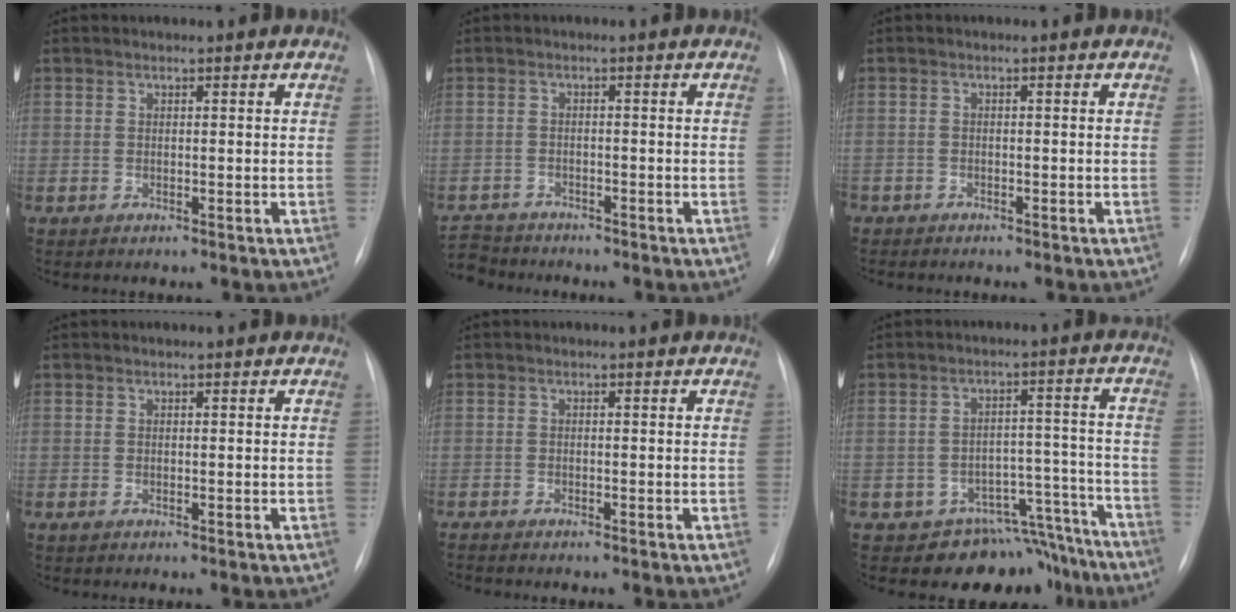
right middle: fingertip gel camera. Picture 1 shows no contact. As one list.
[{"total": 5.0, "force": [-4.7, 1.6, -0.5], "torque": [0.006, -0.006, -0.089]}, {"total": 1.6, "force": [-1.3, 0.8, 0.2], "torque": [-0.008, 0.001, -0.019]}, {"total": 0.0}, {"total": 1.1, "force": [-1.0, -0.4, 0.2], "torque": [-0.006, -0.004, -0.017]}, {"total": 10.8, "force": [-9.5, 5.2, 0.0], "torque": [0.040, 0.070, -0.121]}]